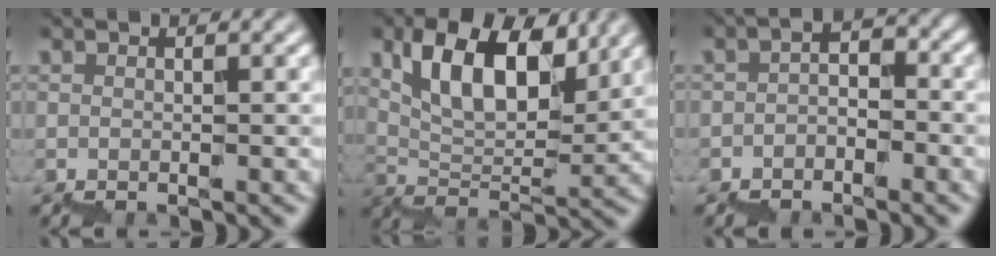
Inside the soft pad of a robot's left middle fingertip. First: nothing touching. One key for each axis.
{"total": 8.4, "fx": 5.9, "fy": 3.3, "fz": 4.9, "tx": -0.082, "ty": 0.014, "tz": 0.108}
{"total": 1.4, "fx": -1.0, "fy": 0.7, "fz": 0.6, "tx": -0.013, "ty": 0.013, "tz": -0.019}